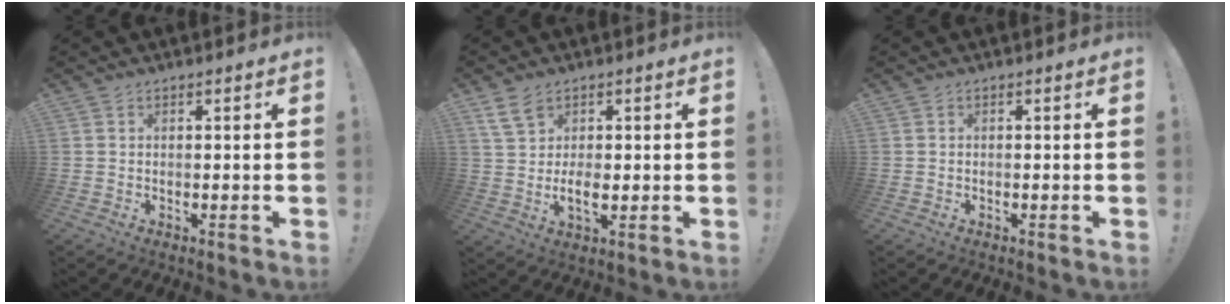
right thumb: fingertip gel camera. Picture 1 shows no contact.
{"total": 7.1, "force": [1.7, 4.4, 5.3], "torque": [-0.098, -0.009, 0.033]}
{"total": 0.0}